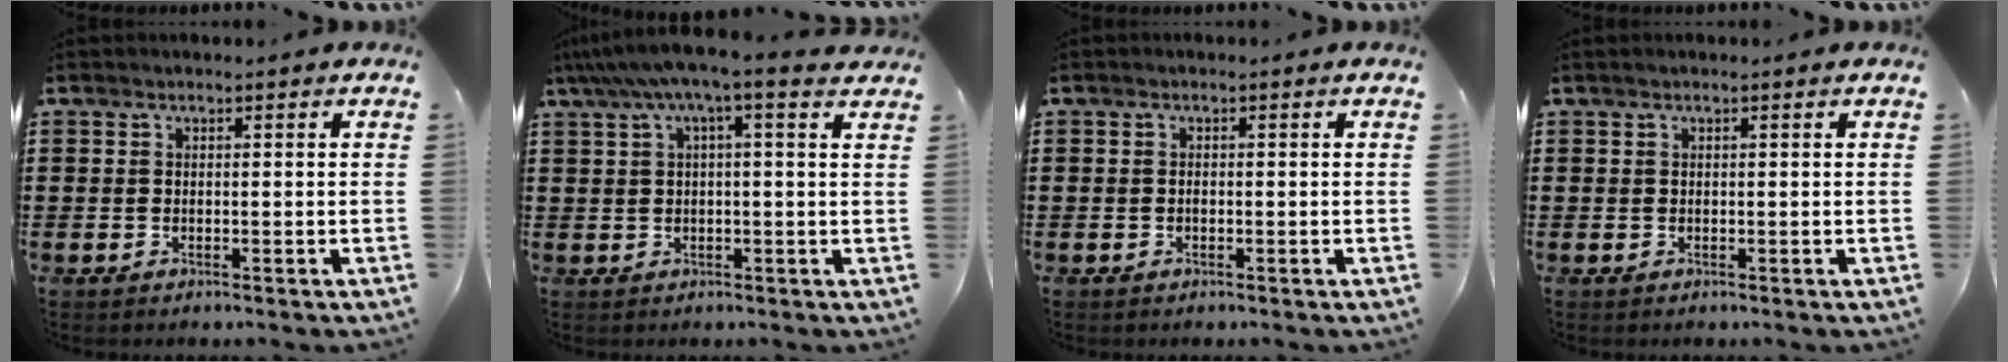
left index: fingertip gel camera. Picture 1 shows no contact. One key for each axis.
{"total": 4.8, "fx": 2.5, "fy": 0.4, "fz": 4.1, "tx": -0.087, "ty": -0.003, "tz": 0.039}
{"total": 0.6, "fx": -0.3, "fy": 0.2, "fz": 0.5, "tx": -0.012, "ty": -0.004, "tz": -0.004}
{"total": 0.0}